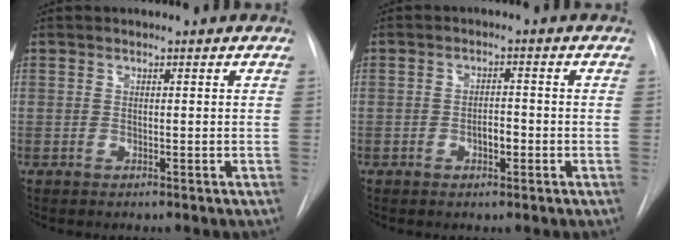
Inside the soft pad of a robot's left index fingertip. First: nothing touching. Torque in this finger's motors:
{"motor_torque": [0.11, 0.05, 0.04, 0.01]}